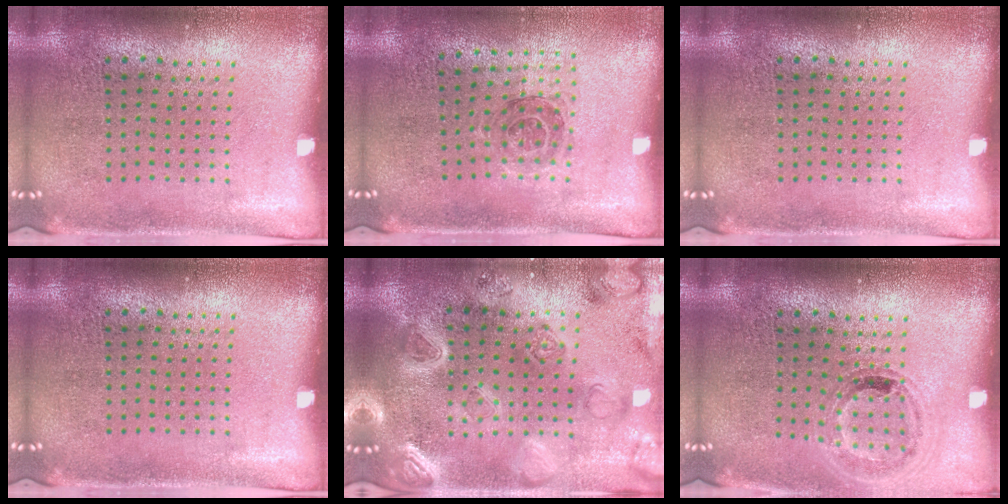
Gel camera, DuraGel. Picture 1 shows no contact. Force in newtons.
{"total": 1.0, "press": 1.0, "slide": 0.1}
{"total": 0.0}
{"total": 0.0}
{"total": 4.0, "press": 3.7, "slide": 1.7}
{"total": 0.9, "press": 0.9, "slide": 0.1}